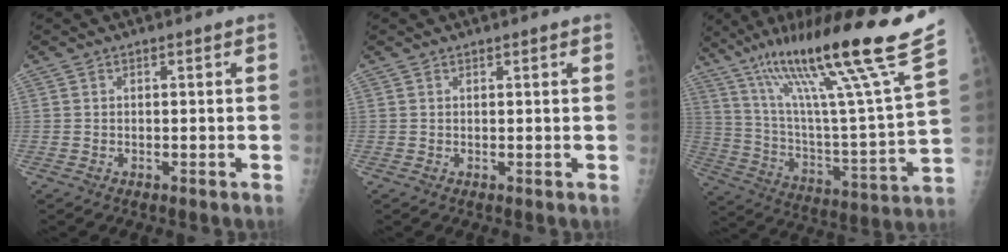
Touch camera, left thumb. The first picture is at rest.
{"total": 1.0, "force": [0.7, 0.2, 0.7], "torque": [-0.006, 0.000, 0.009]}
{"total": 30.0, "force": [19.1, 1.9, 23.1], "torque": [-0.366, -0.056, 0.322]}